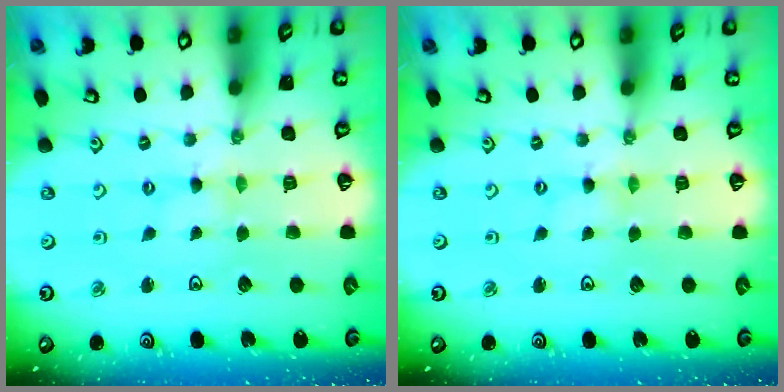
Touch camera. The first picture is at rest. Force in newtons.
{"total": 0.0}